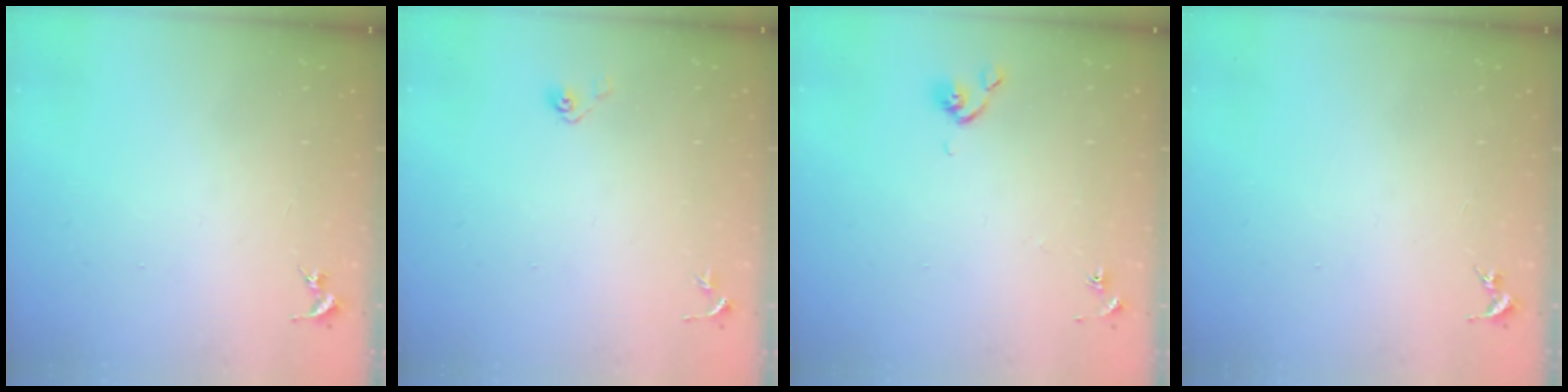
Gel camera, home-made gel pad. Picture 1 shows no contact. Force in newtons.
{"total": 3.9, "press": 3.3, "slide": 2.0}
{"total": 5.9, "press": 5.8, "slide": 0.8}
{"total": 0.0}